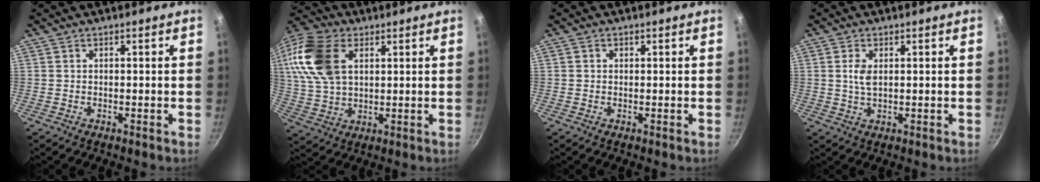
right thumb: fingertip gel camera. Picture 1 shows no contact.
{"total": 17.2, "force": [5.3, 11.2, 12.0], "torque": [-0.240, 0.007, 0.100]}
{"total": 0.6, "force": [0.2, 0.6, 0.1], "torque": [0.001, 0.001, 0.001]}
{"total": 3.1, "force": [0.6, 1.6, 2.6], "torque": [-0.052, -0.004, 0.014]}